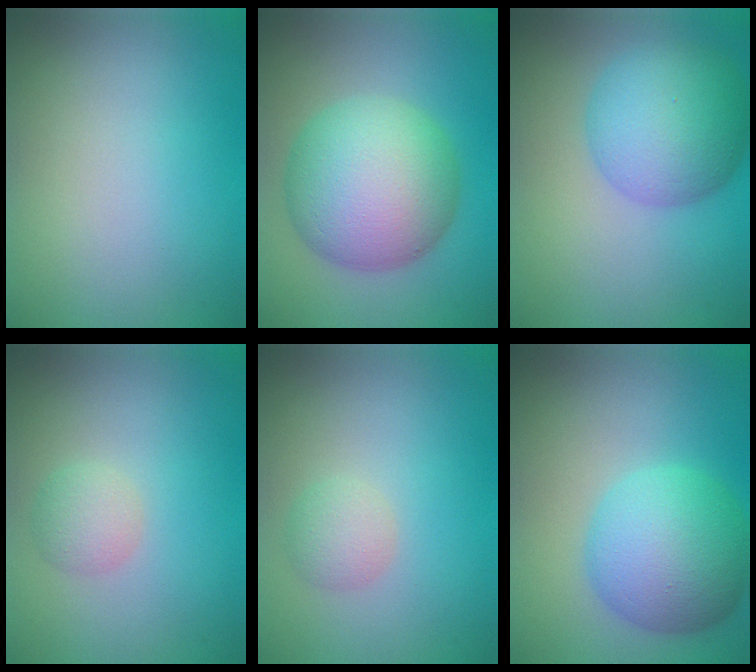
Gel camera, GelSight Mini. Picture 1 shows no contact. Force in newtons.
{"total": 9.8, "press": 9.8, "slide": 0.3}
{"total": 7.5, "press": 7.5, "slide": 0.4}
{"total": 1.9, "press": 1.9, "slide": 0.1}
{"total": 1.9, "press": 1.9, "slide": 0.1}
{"total": 7.5, "press": 7.5, "slide": 0.1}